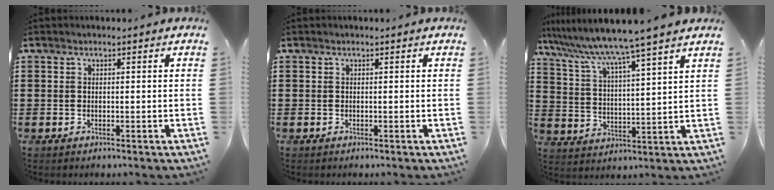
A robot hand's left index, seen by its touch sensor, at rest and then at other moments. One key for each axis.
{"total": 0.0}
{"total": 7.2, "fx": 6.3, "fy": -1.7, "fz": 3.0, "tx": -0.085, "ty": -0.051, "tz": 0.100}